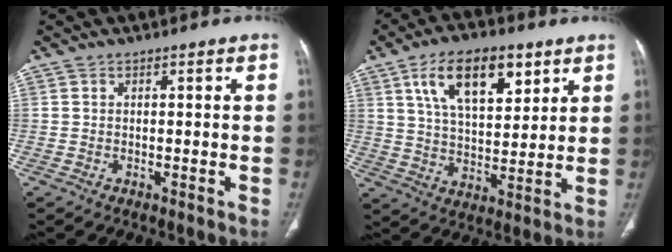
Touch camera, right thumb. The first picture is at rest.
{"total": 15.2, "force": [7.4, 7.5, 11.0], "torque": [-0.154, -0.024, 0.133]}